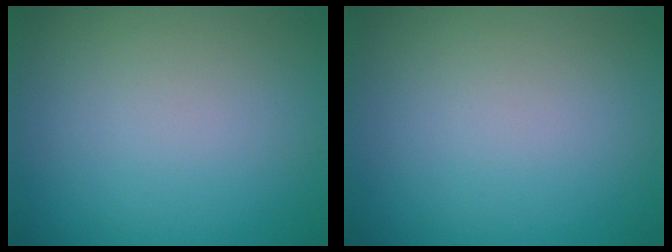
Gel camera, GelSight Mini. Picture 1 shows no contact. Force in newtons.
{"total": 0.0}